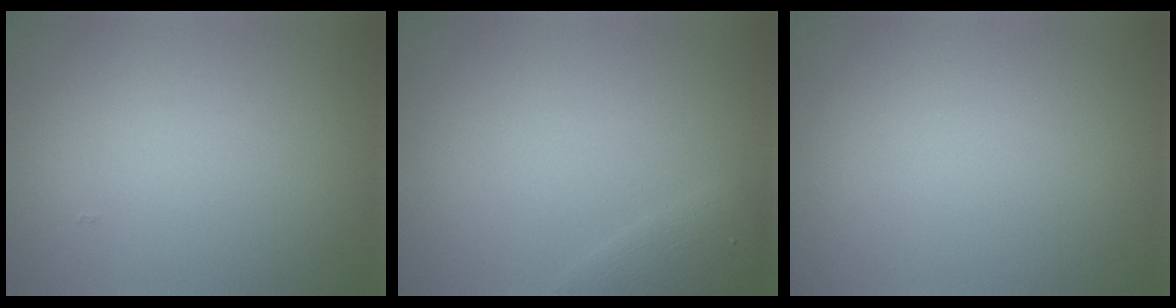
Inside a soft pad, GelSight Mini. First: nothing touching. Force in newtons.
{"total": 1.9, "press": 1.9, "slide": 0.1}
{"total": 0.0}